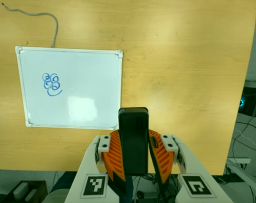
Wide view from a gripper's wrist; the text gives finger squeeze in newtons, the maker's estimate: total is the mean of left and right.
{"total": 9.8, "left": 8.1, "right": 11.5}